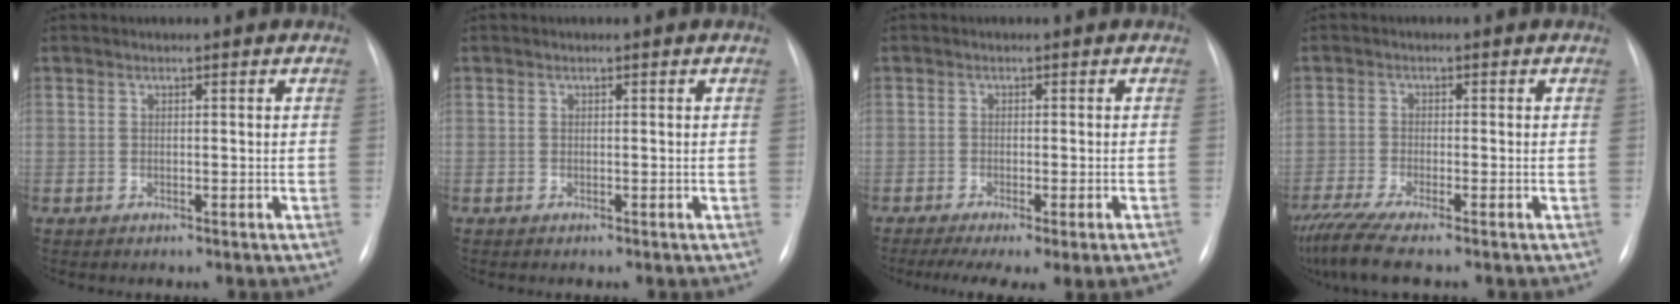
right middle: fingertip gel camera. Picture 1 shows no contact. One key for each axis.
{"total": 0.0}
{"total": 9.7, "fx": -7.3, "fy": 0.8, "fz": 6.4, "tx": -0.087, "ty": -0.013, "tz": -0.109}
{"total": 7.1, "fx": -5.7, "fy": 0.0, "fz": 4.3, "tx": -0.084, "ty": -0.022, "tz": -0.101}